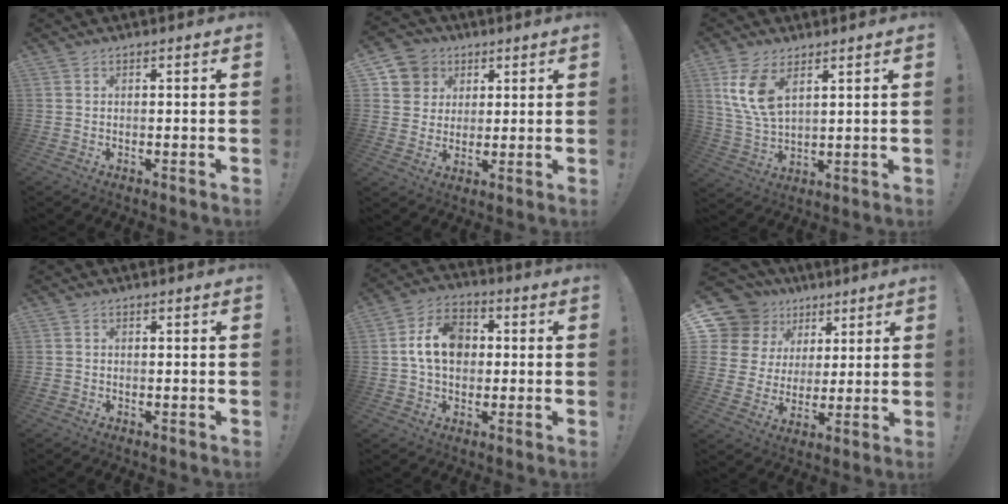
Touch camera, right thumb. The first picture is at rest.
{"total": 8.3, "force": [3.1, 7.6, 1.2], "torque": [-0.017, -0.018, 0.065]}
{"total": 10.3, "force": [5.2, 5.3, 7.1], "torque": [-0.149, -0.016, 0.099]}
{"total": 1.0, "force": [-0.5, 0.8, 0.4], "torque": [-0.012, 0.005, -0.007]}
{"total": 12.5, "force": [1.1, 9.4, 8.2], "torque": [-0.142, 0.013, 0.025]}
{"total": 12.6, "force": [6.3, 10.2, 4.0], "torque": [-0.073, -0.038, 0.140]}